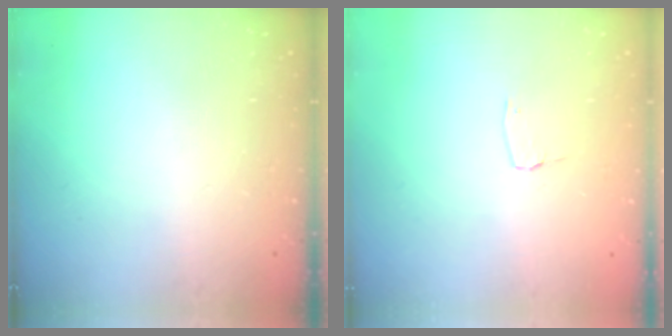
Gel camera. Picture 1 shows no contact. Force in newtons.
{"total": 2.7, "press": 2.7, "slide": 0.3}